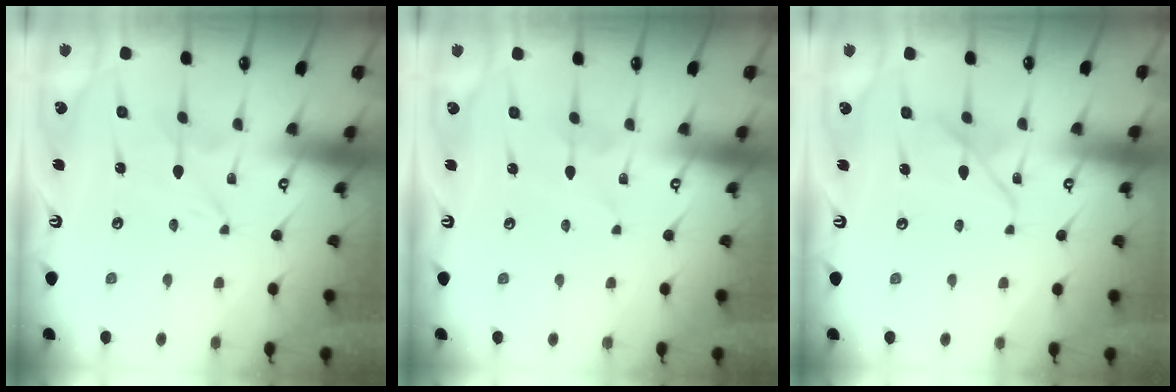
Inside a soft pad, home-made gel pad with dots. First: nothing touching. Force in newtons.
{"total": 1.9, "press": 1.9, "slide": 0.2}
{"total": 9.0, "press": 9.0, "slide": 0.7}